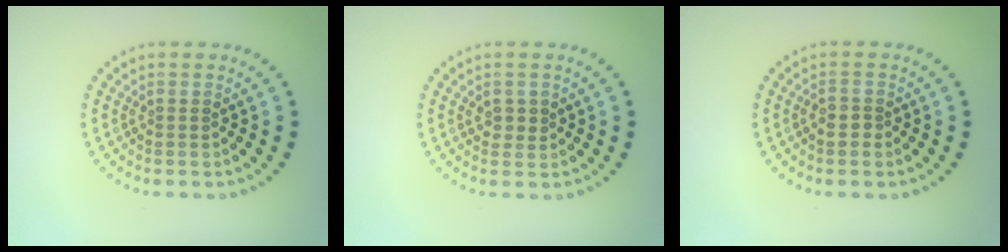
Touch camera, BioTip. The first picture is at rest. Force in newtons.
{"total": 1.1, "press": 1.1, "slide": 0.3}
{"total": 1.3, "press": 1.2, "slide": 0.6}